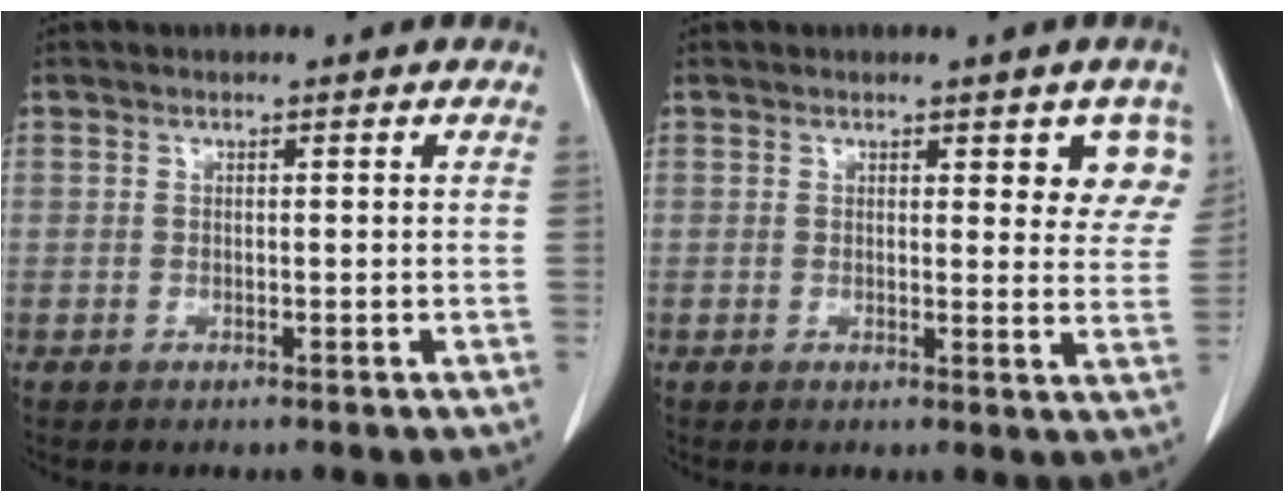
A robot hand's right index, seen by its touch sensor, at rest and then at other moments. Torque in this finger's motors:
{"motor_torque": [0.14, 0.10, 0.03, 0.02]}